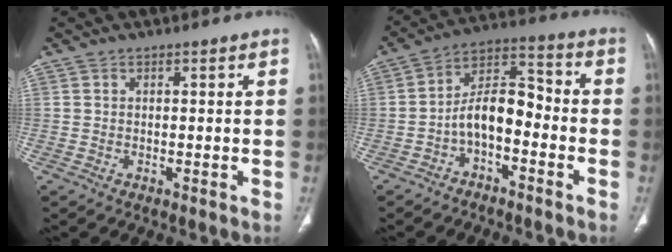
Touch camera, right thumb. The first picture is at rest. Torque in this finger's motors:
{"motor_torque": [1.44, 1.67, 0.99, -0.47, 0.07]}